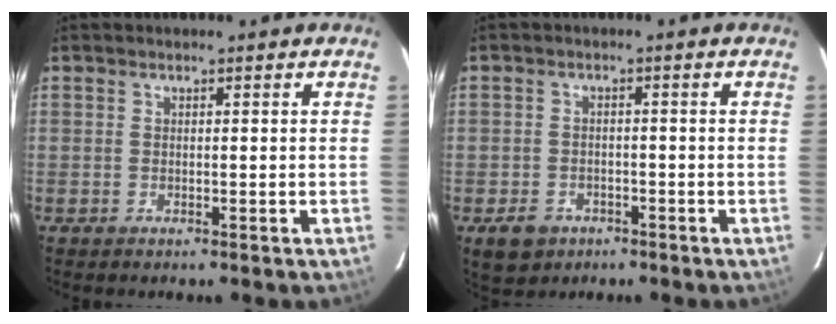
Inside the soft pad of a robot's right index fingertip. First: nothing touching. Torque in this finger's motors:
{"motor_torque": [-0.07, -0.08, -0.38, -0.15]}